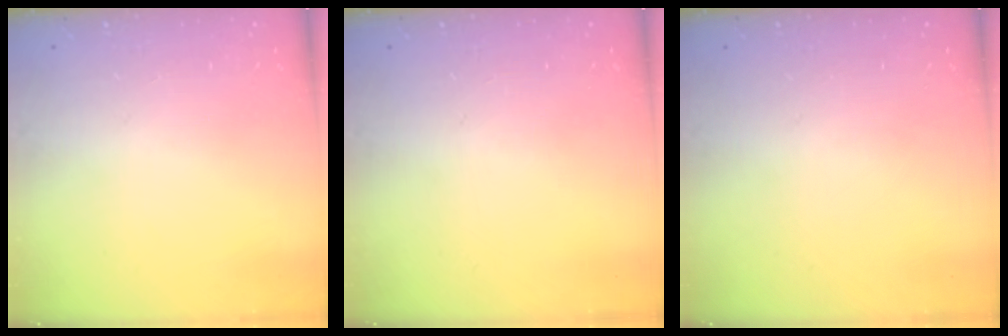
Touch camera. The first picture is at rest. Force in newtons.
{"total": 0.0}
{"total": 0.0}